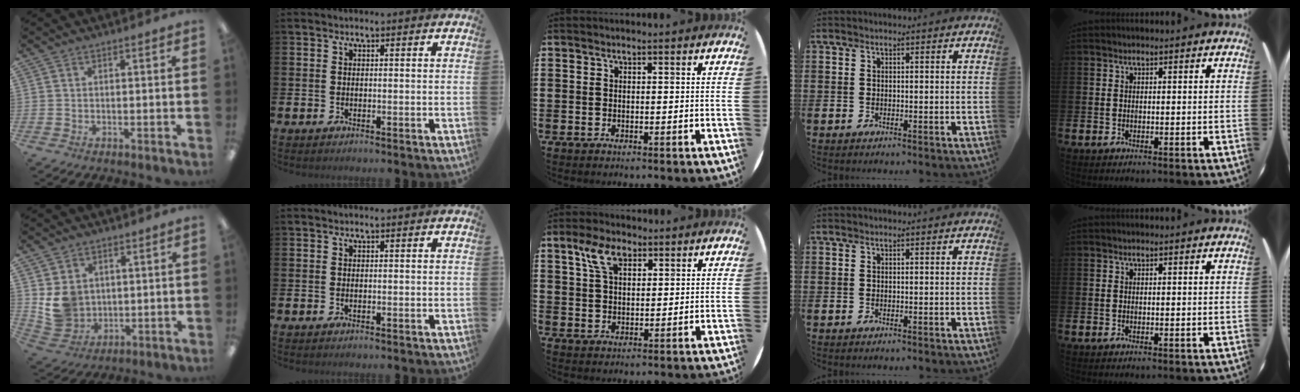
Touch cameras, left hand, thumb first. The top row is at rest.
{"thumb": {"total": 8.1, "force": [2.6, 7.3, 2.3], "torque": [-0.047, -0.007, 0.060]}, "middle": {"total": 5.4, "force": [3.2, 2.8, 3.4], "torque": [-0.069, 0.008, 0.057]}}